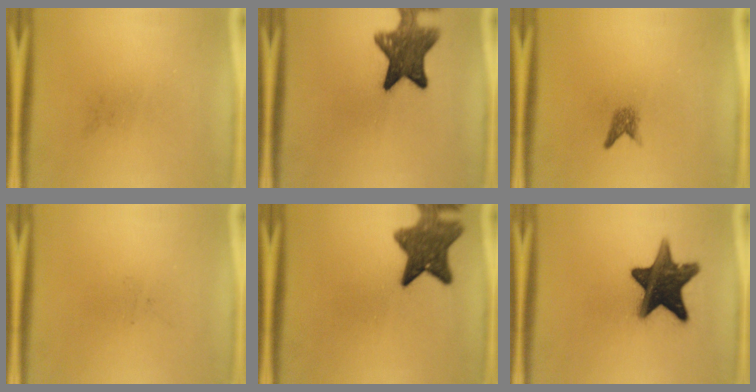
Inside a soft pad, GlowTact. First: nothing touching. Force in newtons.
{"total": 10.4}
{"total": 1.5}
{"total": 0.0}
{"total": 8.9}
{"total": 15.0}